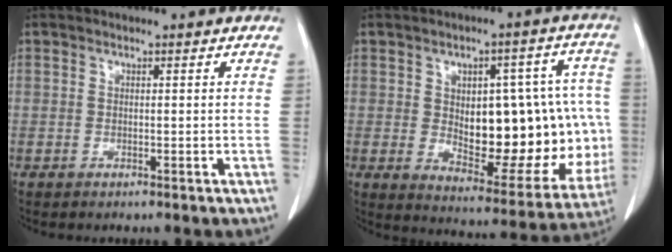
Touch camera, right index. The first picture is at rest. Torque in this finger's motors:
{"motor_torque": [1.11, -0.48, 0.37, 0.08]}